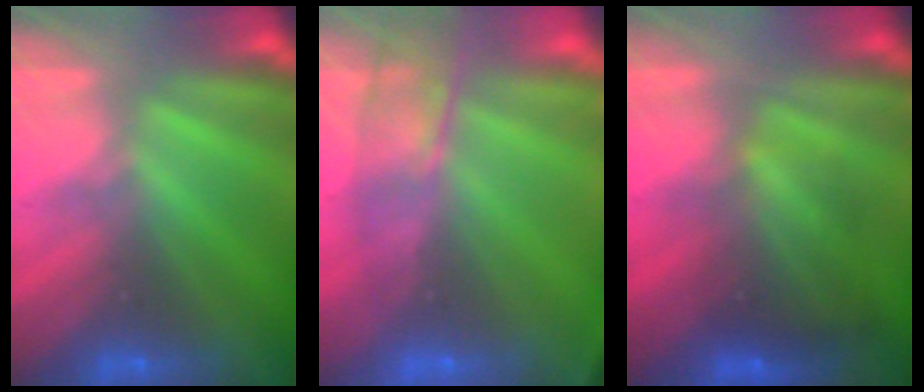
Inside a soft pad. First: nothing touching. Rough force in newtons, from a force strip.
{"total": 7.3}
{"total": 7.5}